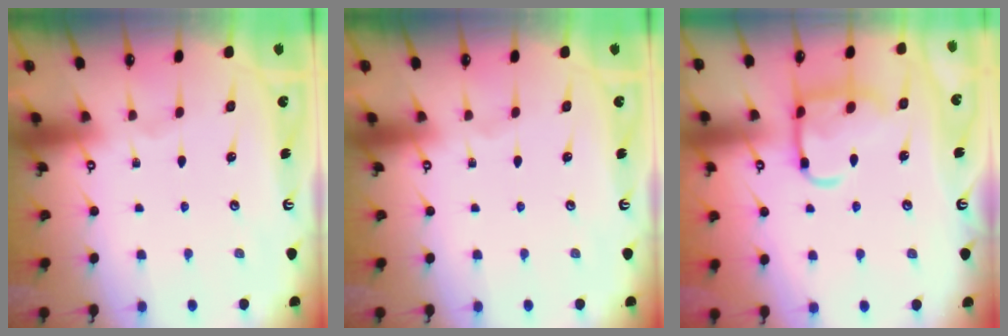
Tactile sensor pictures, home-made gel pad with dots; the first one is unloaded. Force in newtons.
{"total": 0.0}
{"total": 13.0, "press": 13.0, "slide": 0.9}